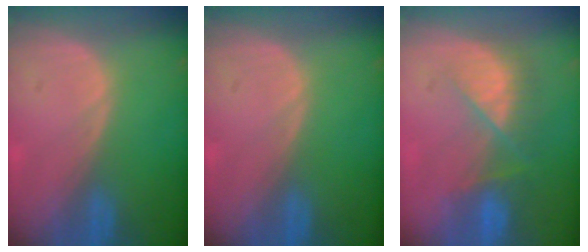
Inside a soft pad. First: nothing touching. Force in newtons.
{"total": 0.0}
{"total": 7.5, "press": 6.8, "slide": 3.3}